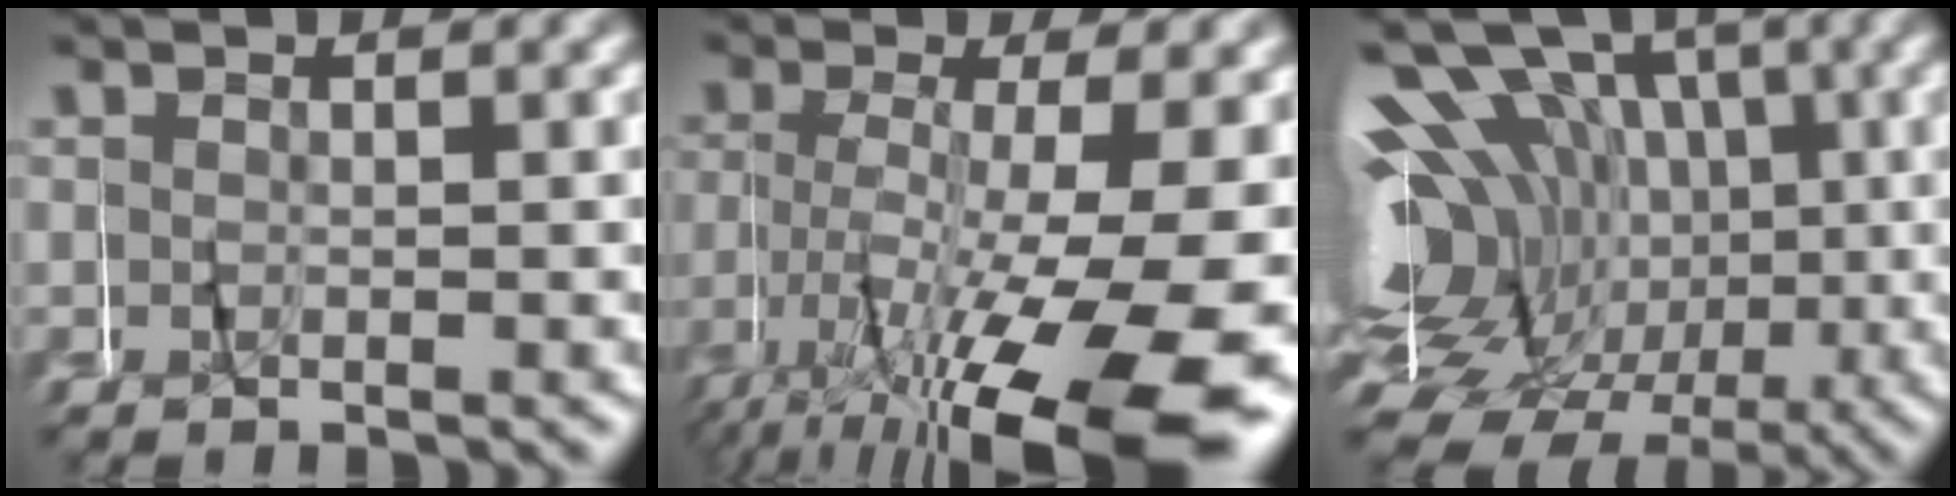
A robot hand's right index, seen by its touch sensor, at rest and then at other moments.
{"total": 11.4, "force": [-4.5, 3.6, 9.8], "torque": [-0.141, -0.024, -0.052]}
{"total": 12.7, "force": [-1.3, 10.5, 7.0], "torque": [-0.123, -0.033, -0.020]}